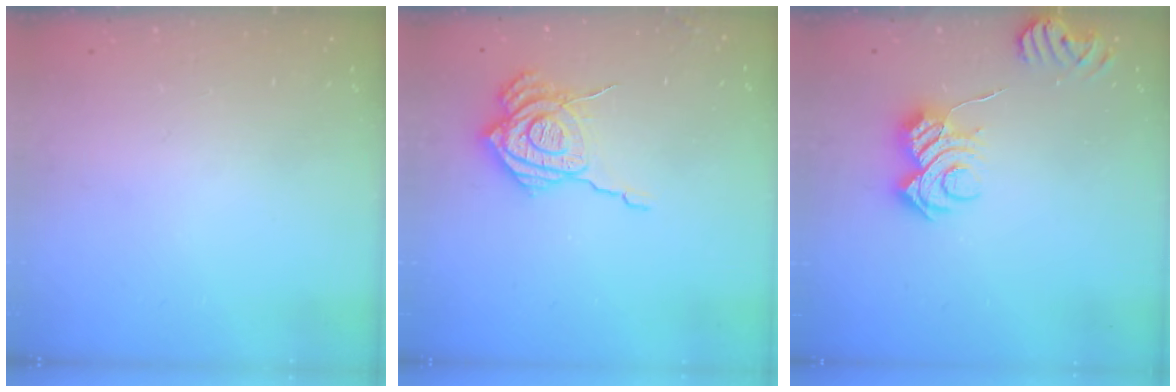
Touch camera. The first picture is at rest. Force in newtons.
{"total": 15.0, "press": 14.8, "slide": 1.8}
{"total": 8.5, "press": 8.5, "slide": 0.7}